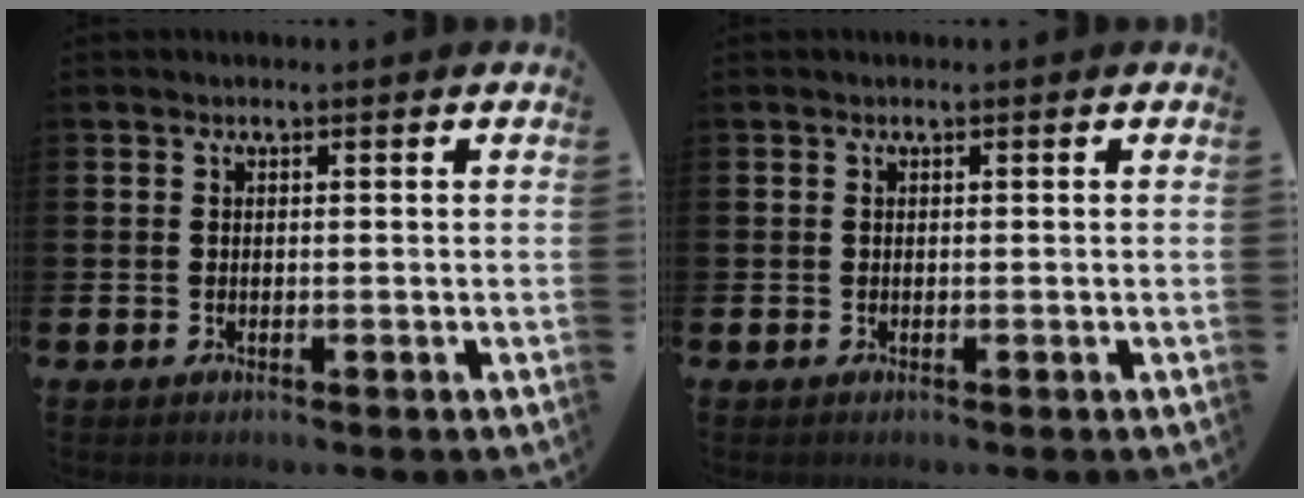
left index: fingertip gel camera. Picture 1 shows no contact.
{"total": 0.0}